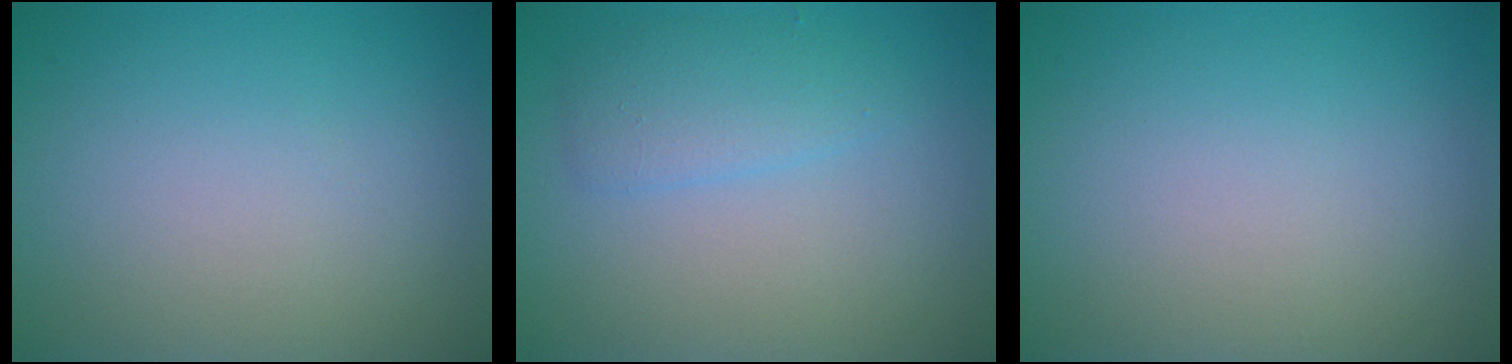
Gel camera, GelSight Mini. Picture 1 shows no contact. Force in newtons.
{"total": 2.4, "press": 2.4, "slide": 0.1}
{"total": 0.0}